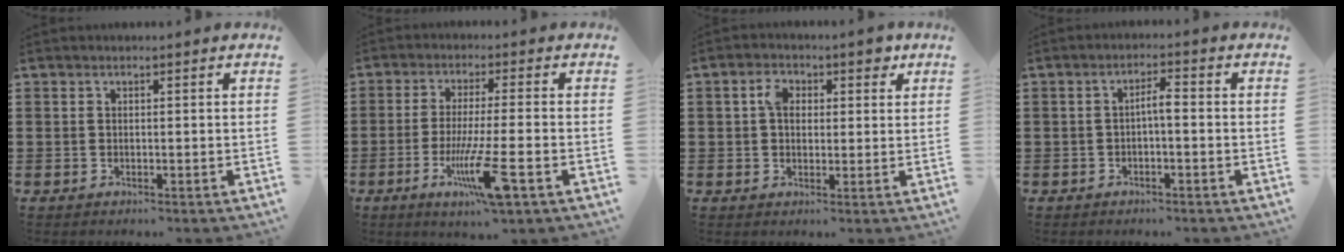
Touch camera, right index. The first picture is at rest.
{"total": 9.8, "force": [-3.5, 0.8, 9.1], "torque": [-0.172, -0.016, -0.062]}
{"total": 4.6, "force": [1.4, 2.9, 3.3], "torque": [-0.060, 0.008, 0.018]}
{"total": 2.5, "force": [-0.7, 0.4, 2.3], "torque": [-0.045, 0.004, -0.016]}